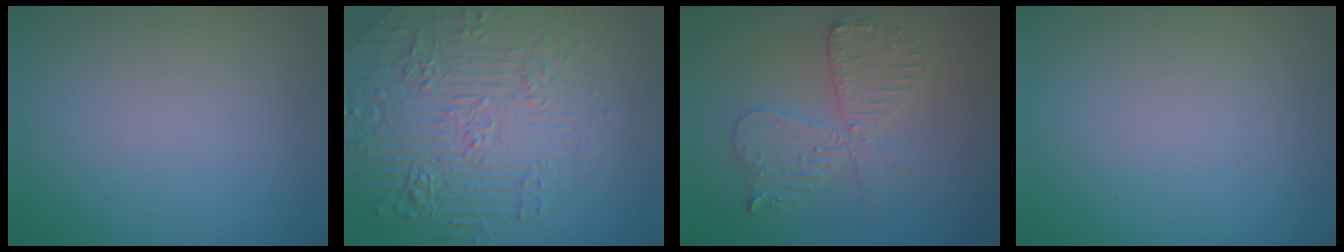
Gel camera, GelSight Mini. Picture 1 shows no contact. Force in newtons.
{"total": 8.1, "press": 5.8, "slide": 5.7}
{"total": 4.1, "press": 3.6, "slide": 2.1}
{"total": 0.0}